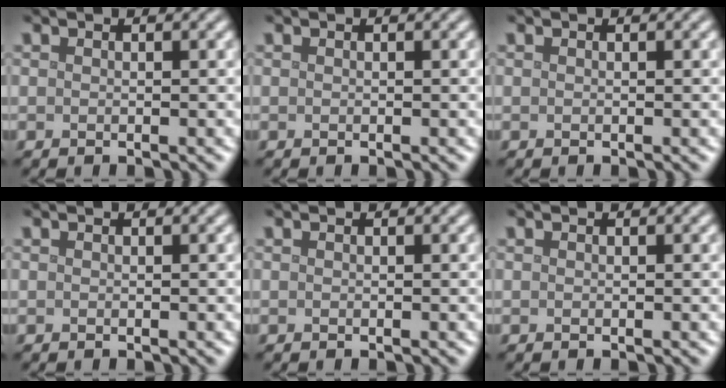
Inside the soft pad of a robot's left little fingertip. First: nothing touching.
{"total": 0.0}
{"total": 0.0}
{"total": 0.0}
{"total": 0.0}
{"total": 0.0}